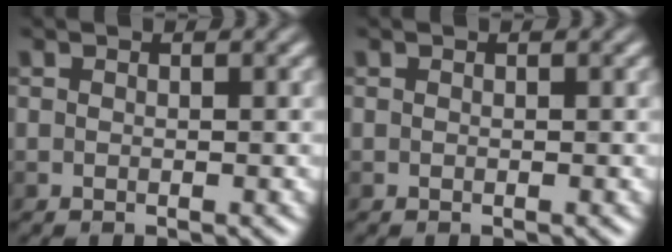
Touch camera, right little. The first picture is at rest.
{"total": 0.0}